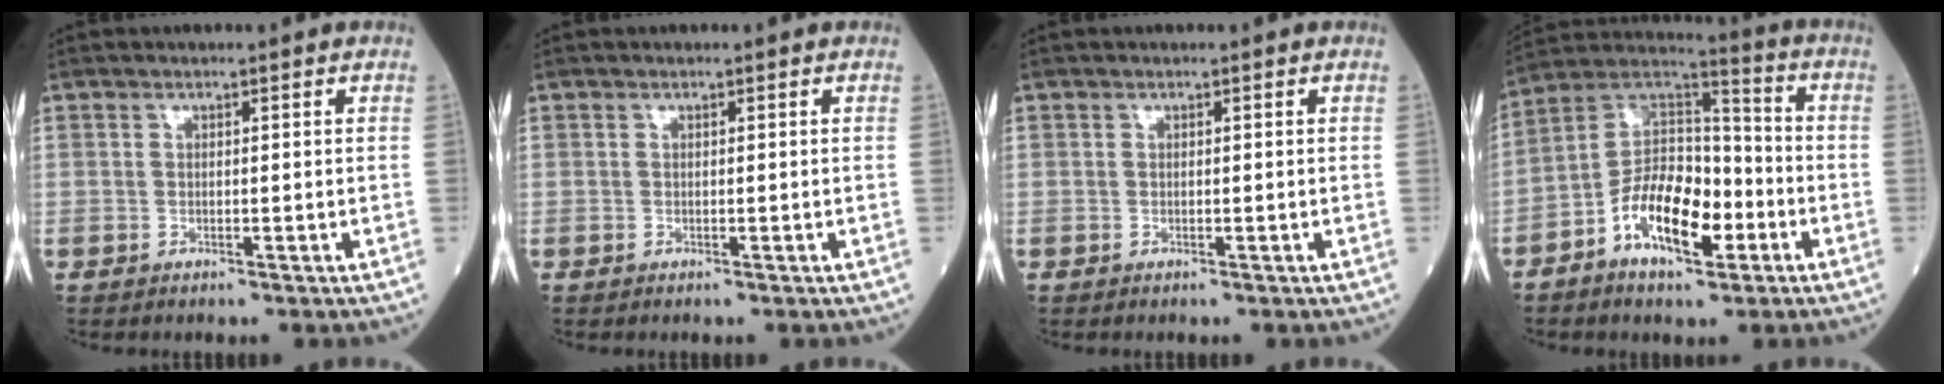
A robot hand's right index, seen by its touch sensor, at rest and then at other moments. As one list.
[{"total": 0.0}, {"total": 0.0}, {"total": 13.4, "force": [-5.4, 5.8, 10.8], "torque": [-0.202, 0.019, -0.095]}]